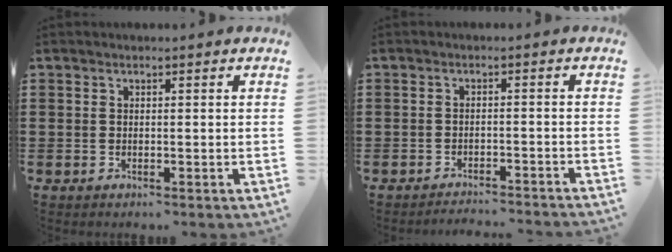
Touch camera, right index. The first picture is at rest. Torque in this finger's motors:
{"motor_torque": [-0.37, 0.76, -0.99, -0.08]}